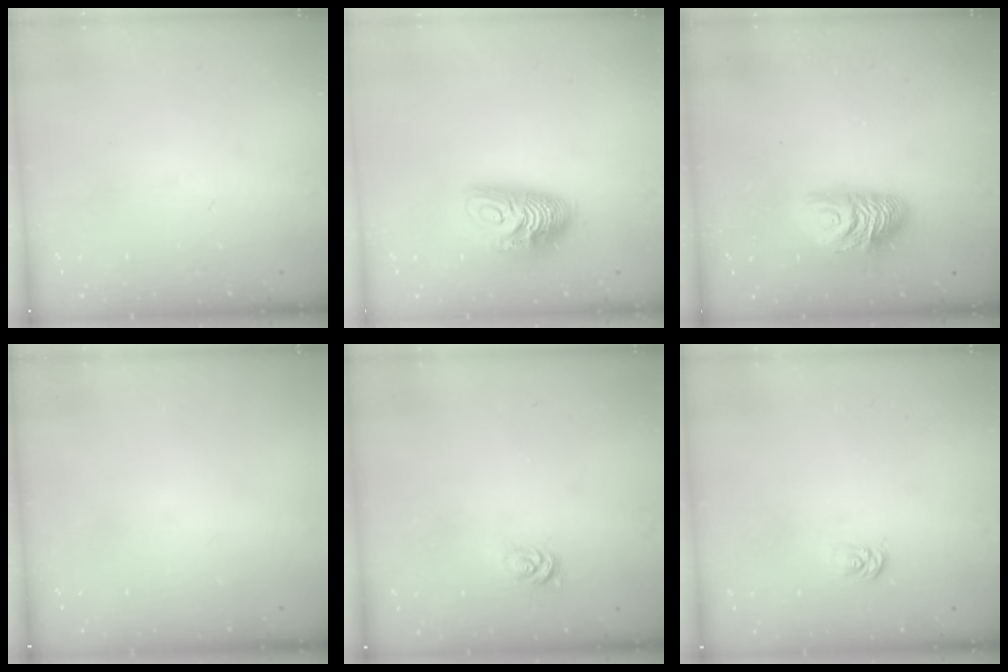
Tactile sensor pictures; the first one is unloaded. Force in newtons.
{"total": 10.2, "press": 10.2, "slide": 0.7}
{"total": 11.0, "press": 10.9, "slide": 0.8}
{"total": 0.0}
{"total": 2.5, "press": 2.5, "slide": 0.3}
{"total": 2.1, "press": 2.1, "slide": 0.2}